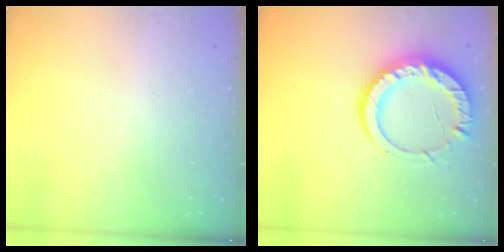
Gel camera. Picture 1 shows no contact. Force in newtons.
{"total": 14.0, "press": 13.9, "slide": 1.4}